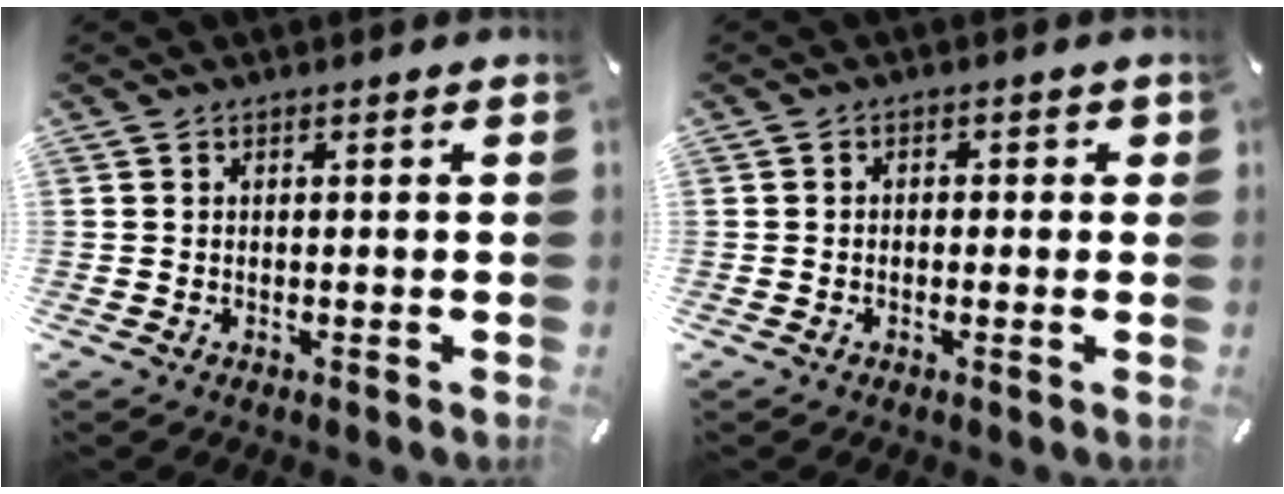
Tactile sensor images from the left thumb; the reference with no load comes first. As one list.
[{"total": 1.5, "force": [-0.9, 1.1, 0.7], "torque": [-0.014, 0.008, -0.019]}]